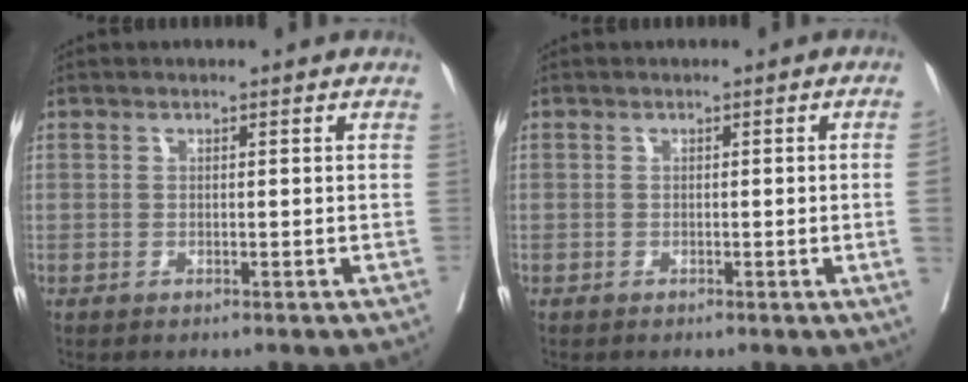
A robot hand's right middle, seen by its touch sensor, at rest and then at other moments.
{"total": 1.9, "force": [-0.3, -0.7, 1.7], "torque": [-0.019, -0.002, -0.002]}